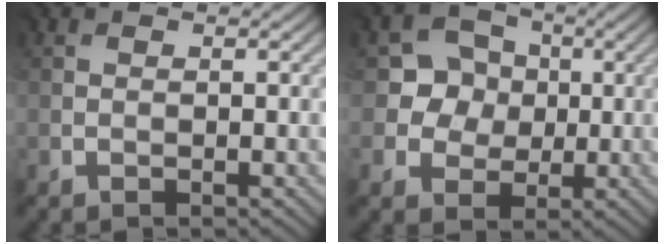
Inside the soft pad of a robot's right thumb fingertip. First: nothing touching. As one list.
[{"total": 4.8, "force": [0.5, 4.6, 1.1], "torque": [-0.019, 0.005, -0.004]}]